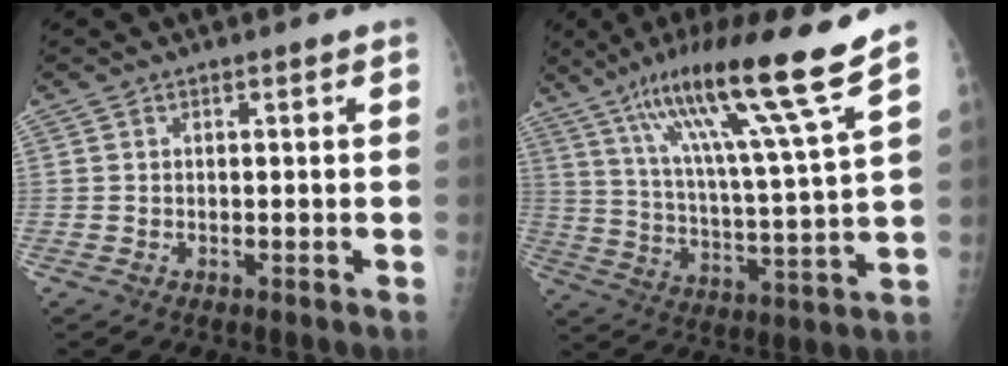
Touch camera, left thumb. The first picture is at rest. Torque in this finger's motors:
{"motor_torque": [0.71, 0.10, 1.59, -1.17, 0.46]}